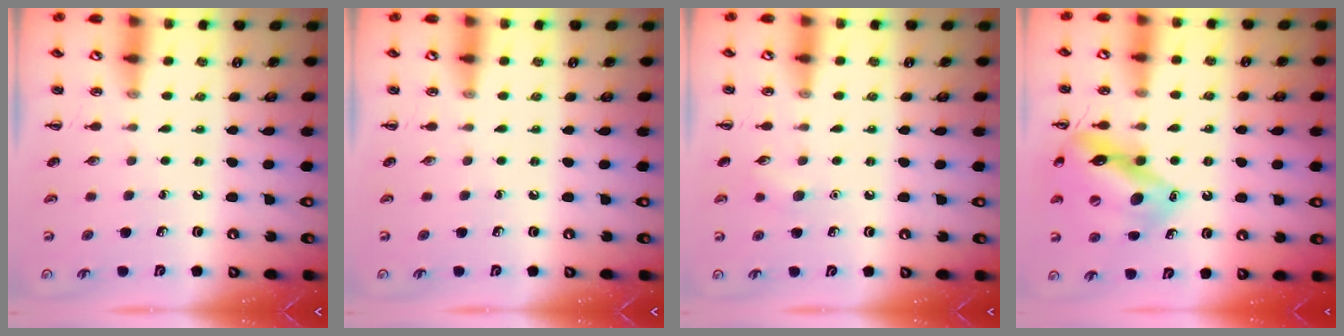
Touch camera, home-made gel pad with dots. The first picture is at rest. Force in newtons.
{"total": 0.0}
{"total": 5.1, "press": 4.9, "slide": 1.4}
{"total": 15.9, "press": 15.7, "slide": 2.4}